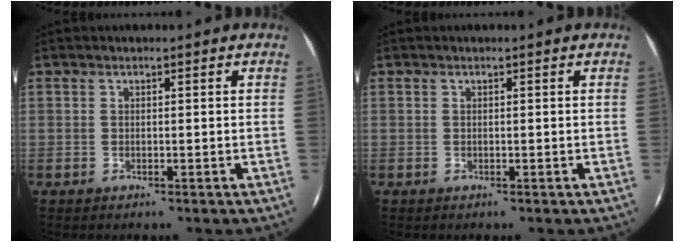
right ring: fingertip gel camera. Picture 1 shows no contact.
{"total": 0.0}